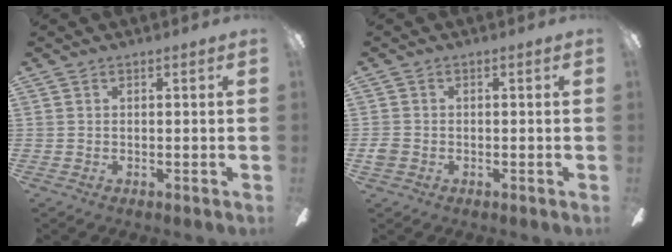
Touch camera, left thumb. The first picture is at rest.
{"total": 2.0, "force": [-0.9, 1.5, 0.8], "torque": [-0.012, 0.005, -0.018]}